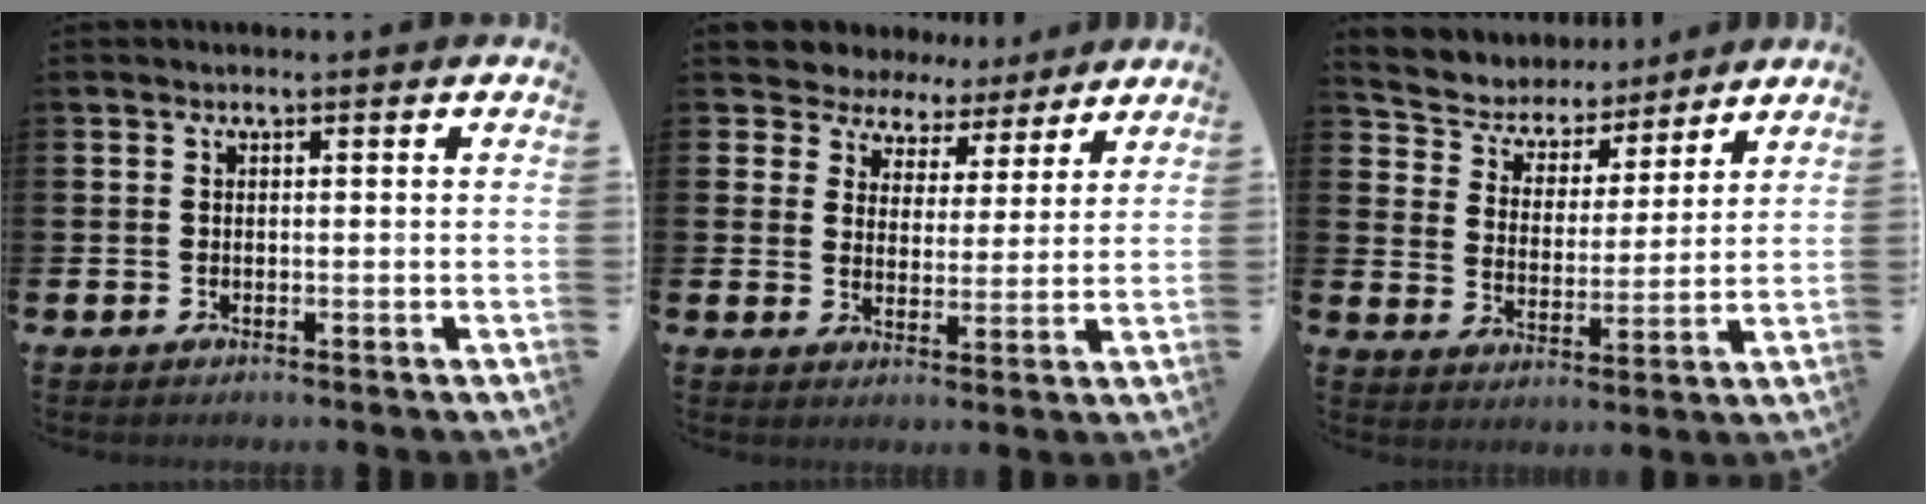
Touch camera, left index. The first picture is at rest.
{"total": 6.6, "force": [5.8, 3.1, 0.0], "torque": [-0.035, -0.036, 0.104]}
{"total": 5.5, "force": [5.0, 2.3, 0.1], "torque": [-0.043, -0.040, 0.084]}